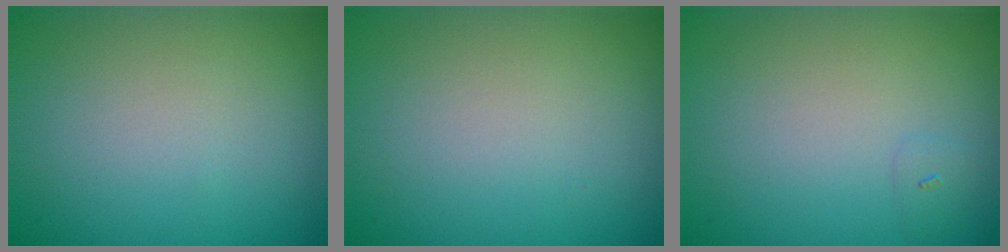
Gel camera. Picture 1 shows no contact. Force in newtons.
{"total": 0.0}
{"total": 0.6, "press": 0.6, "slide": 0.1}